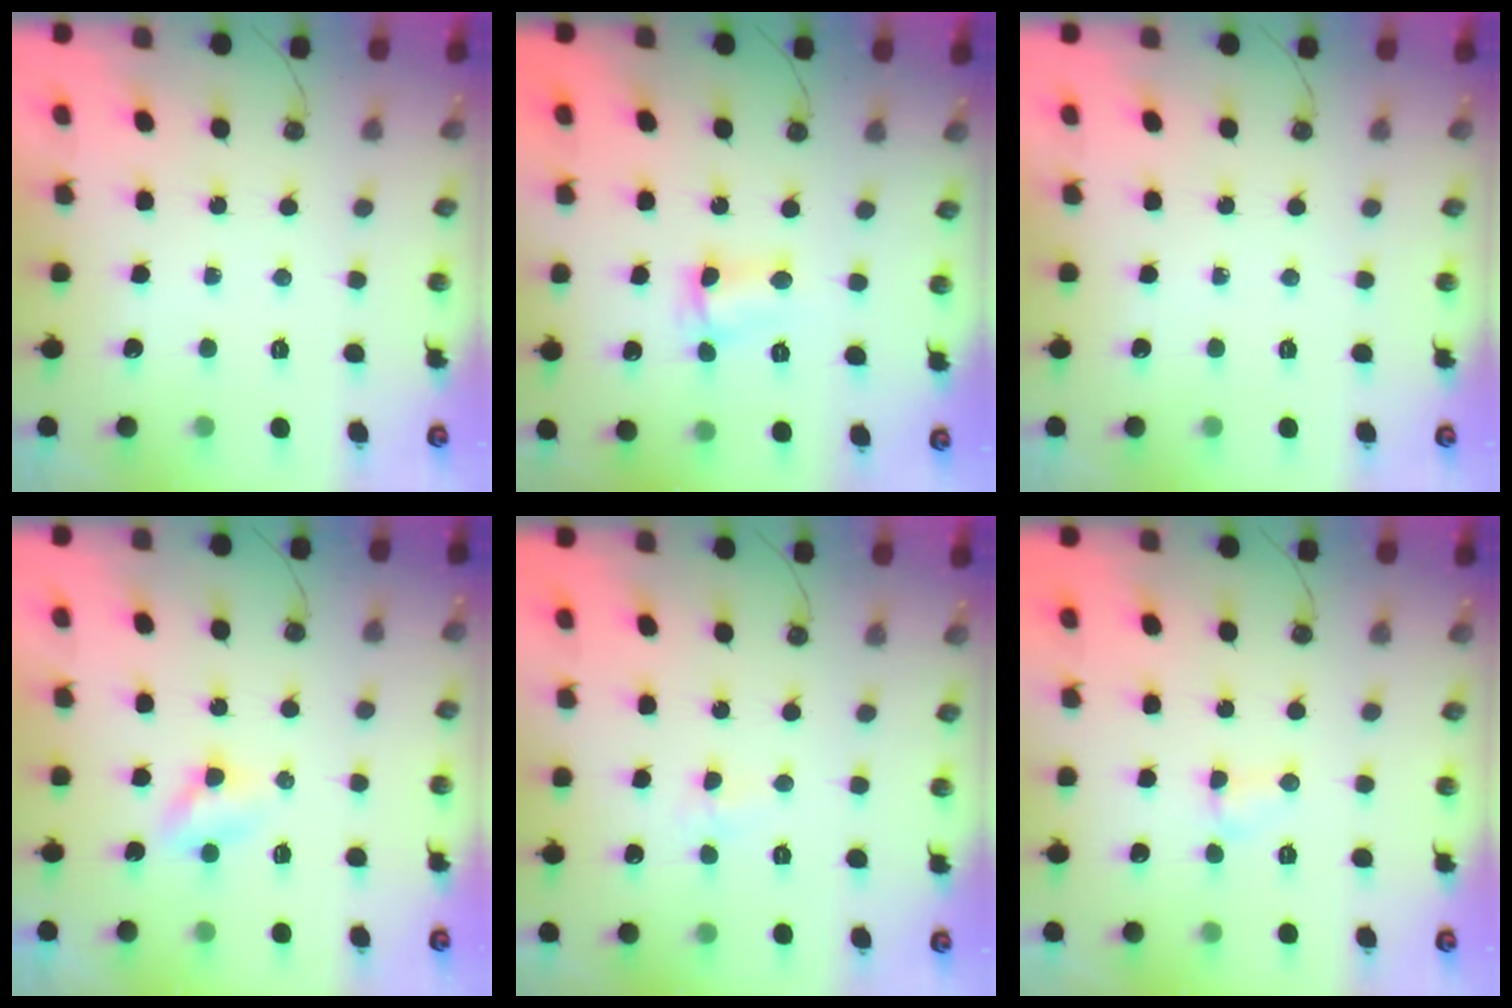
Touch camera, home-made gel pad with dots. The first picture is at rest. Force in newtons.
{"total": 5.1, "press": 3.8, "slide": 3.4}
{"total": 0.0}
{"total": 3.0, "press": 3.0, "slide": 0.3}
{"total": 4.3, "press": 2.5, "slide": 3.5}
{"total": 2.7, "press": 2.7, "slide": 0.4}